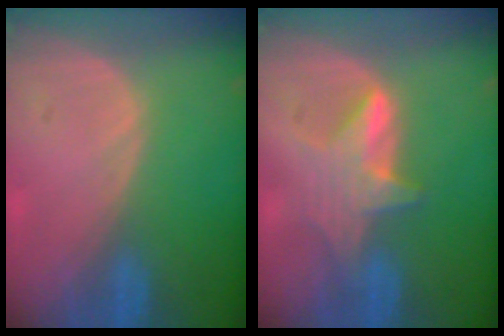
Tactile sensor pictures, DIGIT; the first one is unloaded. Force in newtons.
{"total": 5.5, "press": 5.5, "slide": 0.2}